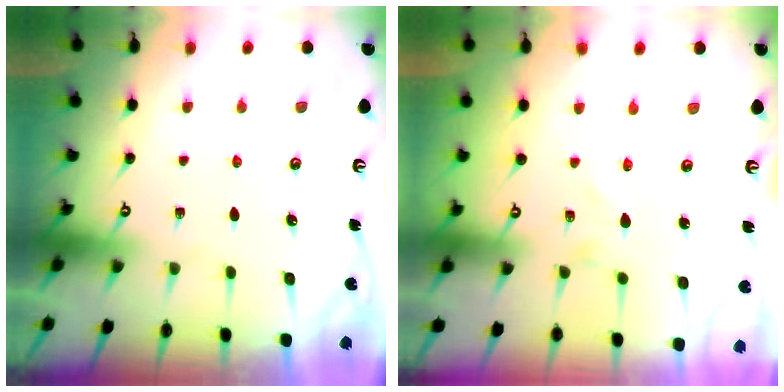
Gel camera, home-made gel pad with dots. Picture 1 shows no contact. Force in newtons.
{"total": 1.2, "press": 1.1, "slide": 0.1}